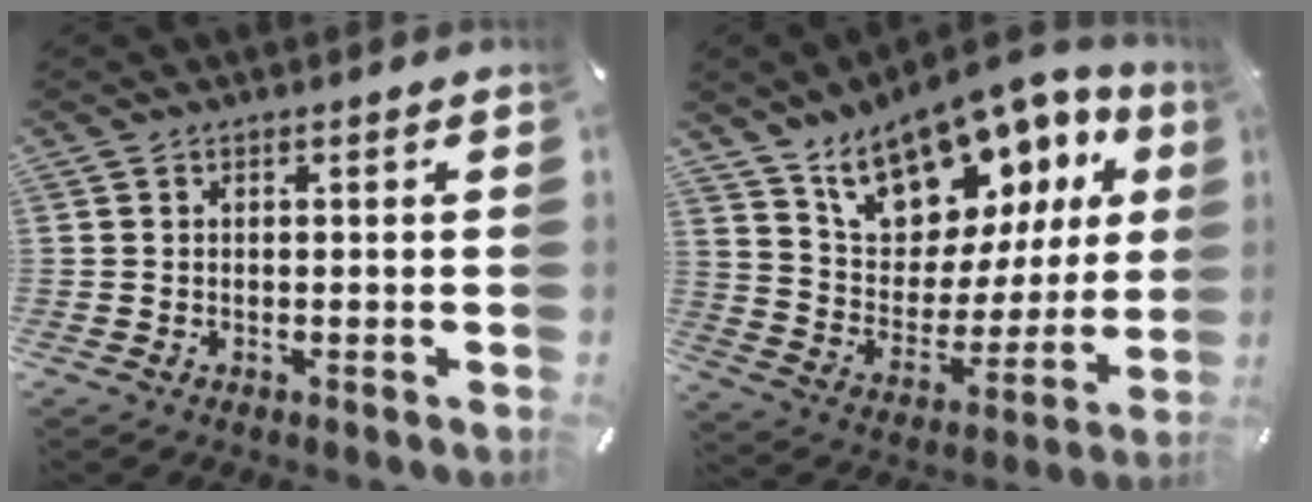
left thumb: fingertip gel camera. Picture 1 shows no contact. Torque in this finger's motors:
{"motor_torque": [2.49, 2.52, 1.63, -1.14, 0.50]}